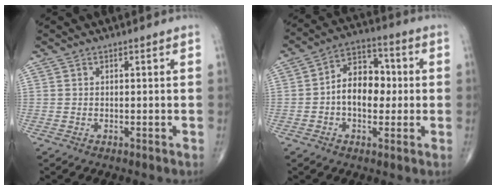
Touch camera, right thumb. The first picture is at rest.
{"total": 10.5, "force": [-0.4, 7.1, 7.8], "torque": [-0.096, 0.029, -0.018]}